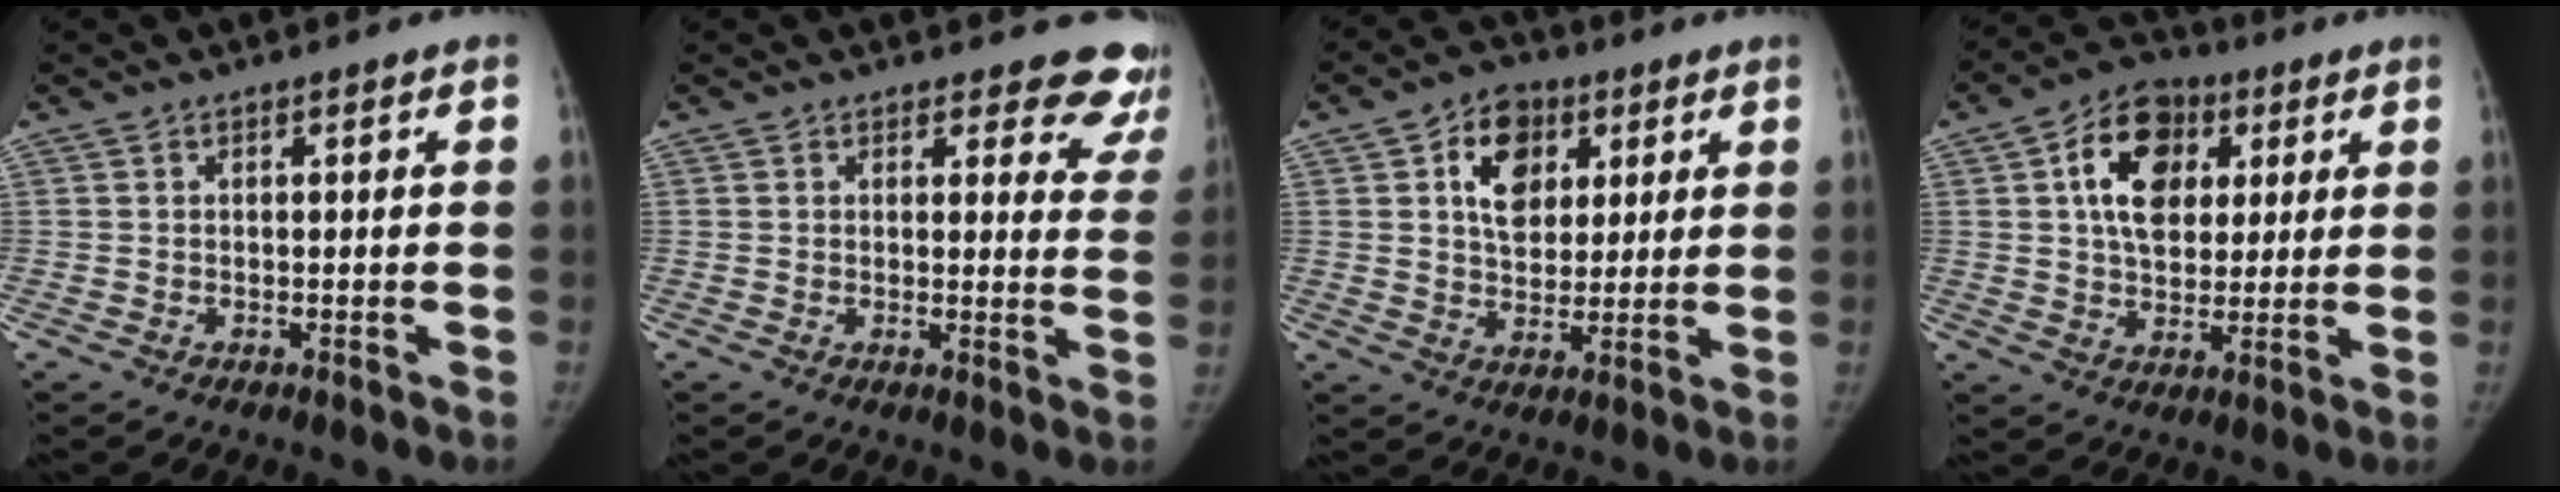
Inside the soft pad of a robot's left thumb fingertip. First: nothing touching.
{"total": 10.0, "force": [9.2, 3.8, 1.2], "torque": [0.047, -0.064, 0.065]}
{"total": 10.6, "force": [3.8, 7.7, 6.2], "torque": [-0.064, -0.009, 0.061]}
{"total": 13.6, "force": [4.1, 9.5, 8.8], "torque": [-0.116, -0.002, 0.062]}